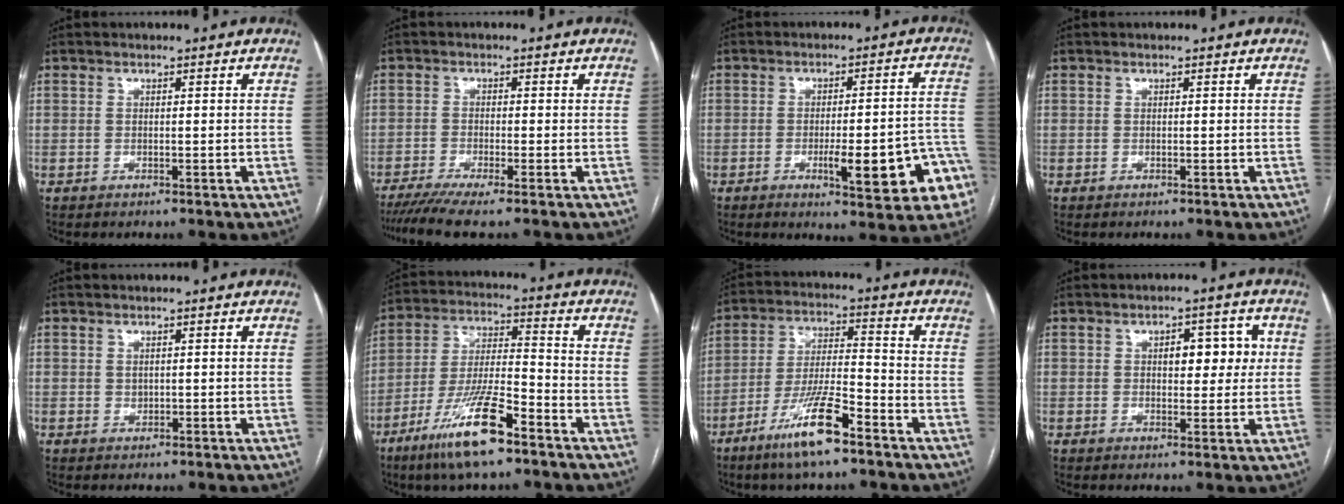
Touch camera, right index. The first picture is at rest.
{"total": 5.8, "force": [-4.6, -0.5, 3.6], "torque": [-0.055, -0.011, -0.078]}
{"total": 13.0, "force": [-5.2, 2.4, 11.7], "torque": [-0.113, 0.022, -0.055]}
{"total": 0.0}
{"total": 0.6, "force": [0.1, 0.6, 0.3], "torque": [-0.004, 0.002, 0.004]}
{"total": 13.5, "force": [-8.4, 2.1, 10.5], "torque": [-0.208, -0.022, -0.150]}
{"total": 11.2, "force": [-7.0, 1.4, 8.6], "torque": [-0.168, -0.017, -0.130]}
{"total": 5.8, "force": [1.3, 2.8, 4.9], "torque": [-0.059, 0.019, 0.020]}